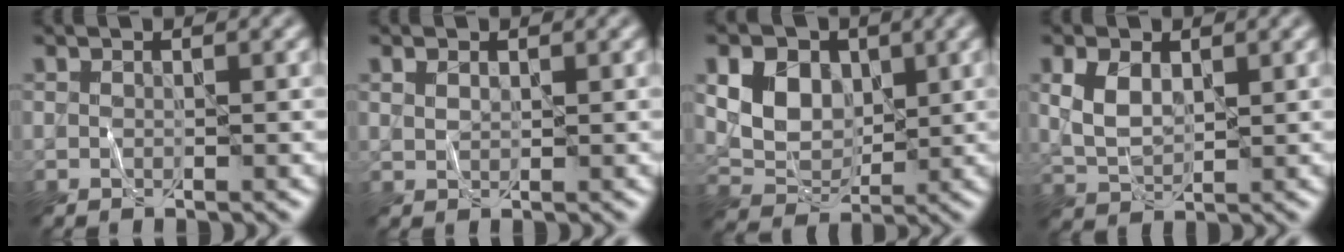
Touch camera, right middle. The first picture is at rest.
{"total": 0.9, "force": [0.6, 0.5, 0.5], "torque": [-0.014, 0.002, 0.014]}
{"total": 5.5, "force": [1.6, 4.1, 3.2], "torque": [-0.065, -0.003, 0.028]}
{"total": 3.2, "force": [1.0, 2.0, 2.4], "torque": [-0.057, 0.002, 0.025]}